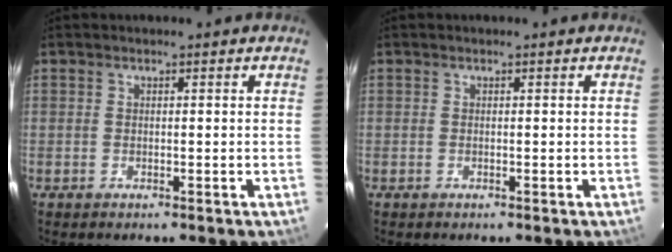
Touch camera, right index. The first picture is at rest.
{"total": 0.0}